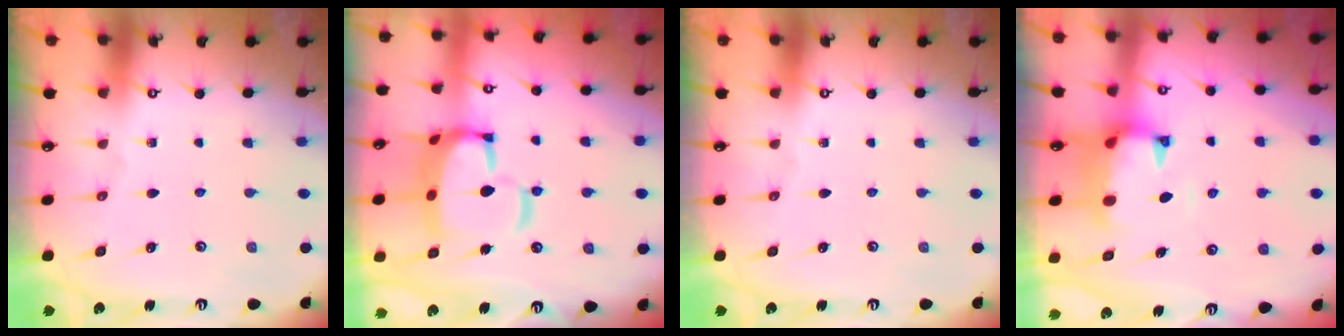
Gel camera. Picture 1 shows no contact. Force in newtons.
{"total": 11.6, "press": 11.5, "slide": 1.3}
{"total": 0.0}
{"total": 1.3, "press": 0.1, "slide": 1.2}